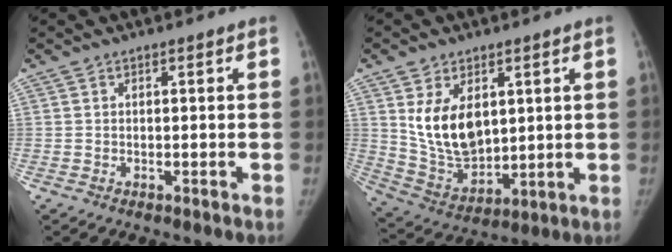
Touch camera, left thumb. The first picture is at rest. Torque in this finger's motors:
{"motor_torque": [1.03, 1.09, 1.19, -1.24, 0.30]}